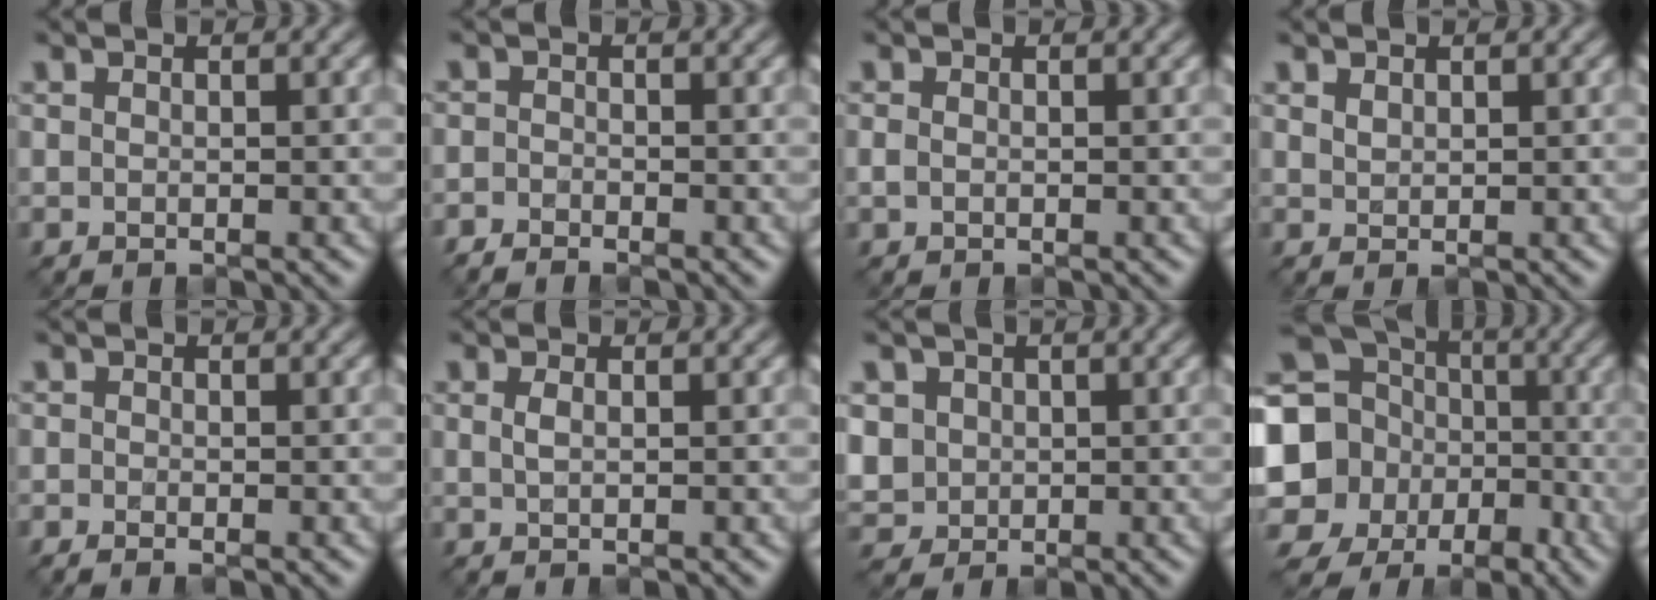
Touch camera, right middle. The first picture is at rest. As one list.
[{"total": 1.4, "force": [-1.3, 0.4, 0.4], "torque": [-0.006, -0.003, -0.032]}, {"total": 0.5, "force": [-0.1, 0.4, 0.4], "torque": [-0.009, -0.002, -0.002]}, {"total": 0.7, "force": [0.6, 0.3, 0.3], "torque": [-0.011, 0.000, 0.014]}, {"total": 0.8, "force": [-0.6, 0.2, 0.5], "torque": [-0.010, -0.005, -0.015]}, {"total": 0.9, "force": [0.2, 0.3, 0.9], "torque": [-0.016, 0.002, 0.002]}, {"total": 3.8, "force": [0.9, 3.5, 1.3], "torque": [-0.047, 0.012, 0.026]}, {"total": 17.8, "force": [-3.8, 16.2, 6.4], "torque": [-0.185, -0.017, -0.098]}]